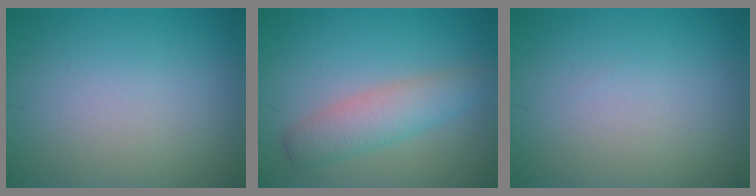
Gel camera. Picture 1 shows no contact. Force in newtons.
{"total": 3.7, "press": 3.7, "slide": 0.1}
{"total": 0.0}